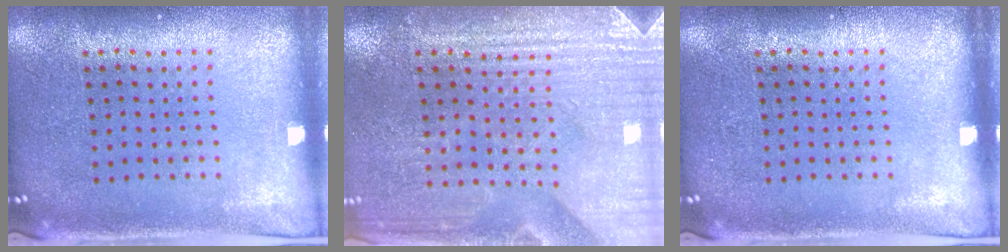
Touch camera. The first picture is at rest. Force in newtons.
{"total": 3.1, "press": 3.1, "slide": 0.6}
{"total": 0.0}